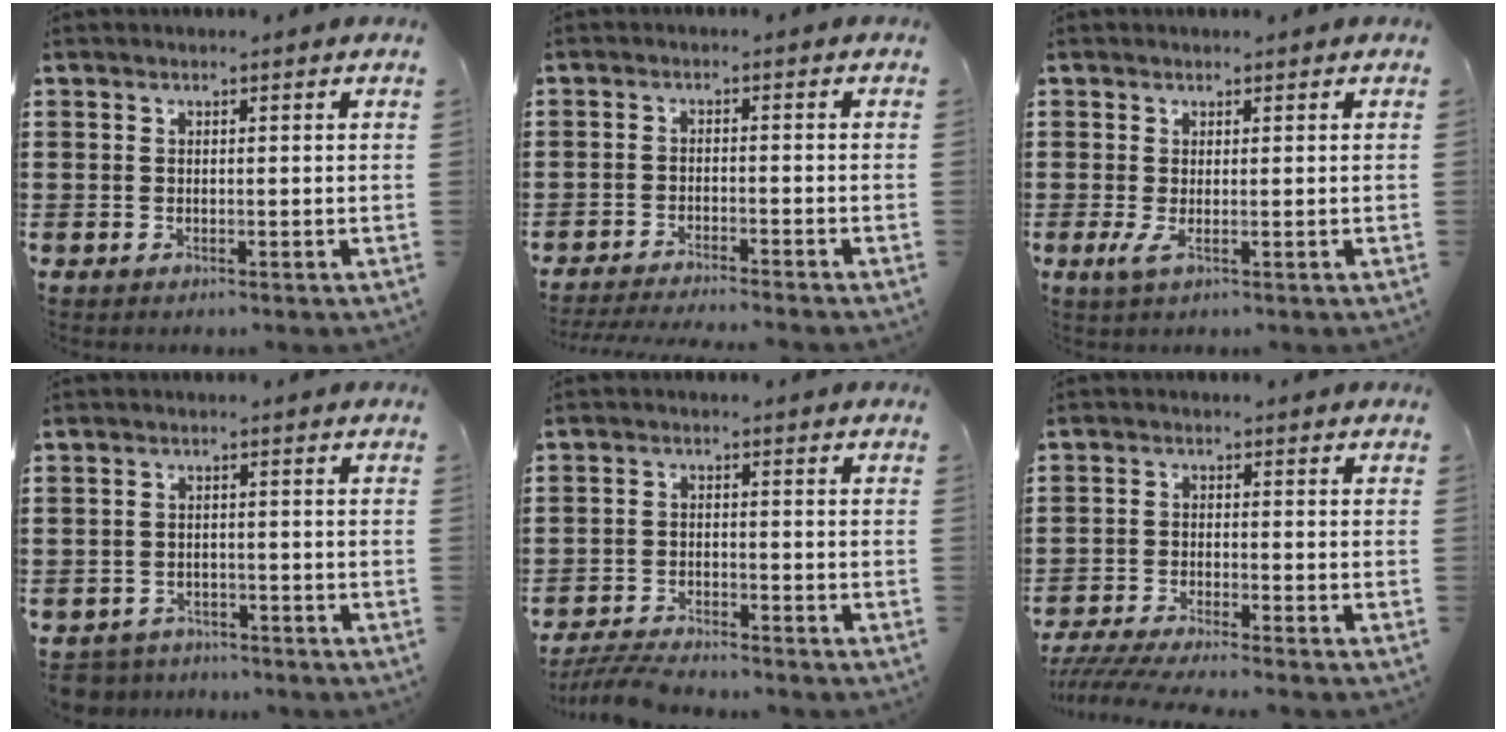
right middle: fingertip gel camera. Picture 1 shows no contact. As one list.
[{"total": 2.7, "force": [-2.6, -0.3, 0.4], "torque": [-0.009, -0.002, -0.054]}, {"total": 1.6, "force": [0.1, 0.2, 1.6], "torque": [-0.033, -0.008, 0.004]}, {"total": 2.7, "force": [-2.7, 0.6, -0.2], "torque": [-0.005, -0.002, -0.060]}, {"total": 4.5, "force": [-4.4, 0.5, 1.1], "torque": [-0.031, -0.003, -0.090]}, {"total": 4.0, "force": [-3.8, -0.2, 1.3], "torque": [-0.037, -0.014, -0.079]}]